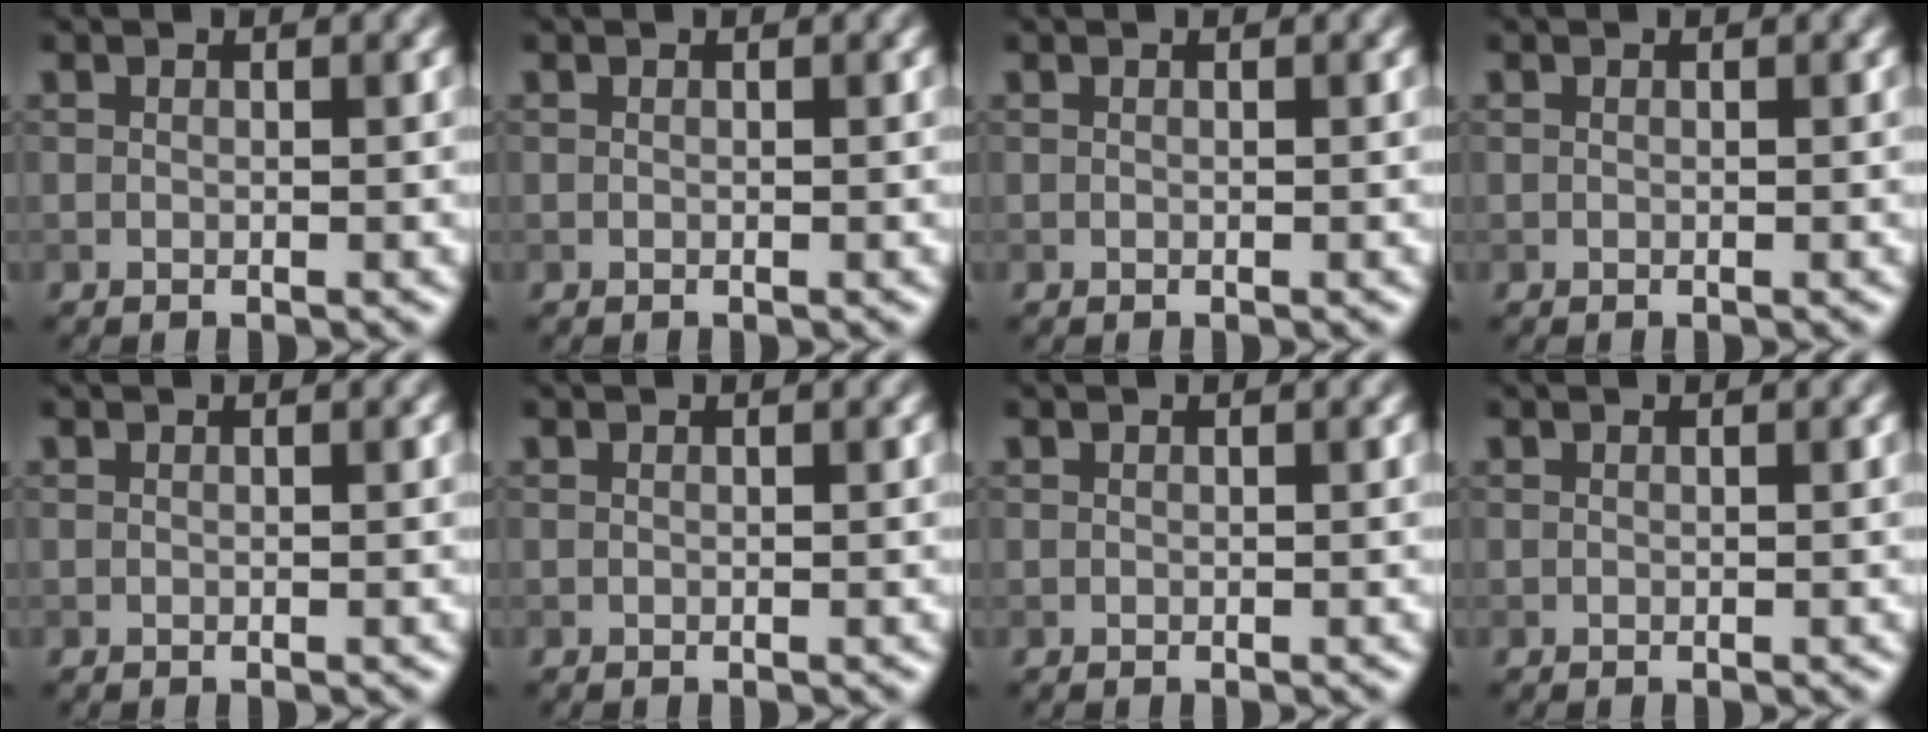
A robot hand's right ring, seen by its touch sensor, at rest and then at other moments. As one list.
[{"total": 0.0}, {"total": 0.0}, {"total": 0.0}, {"total": 0.0}, {"total": 0.0}, {"total": 0.0}, {"total": 0.0}]